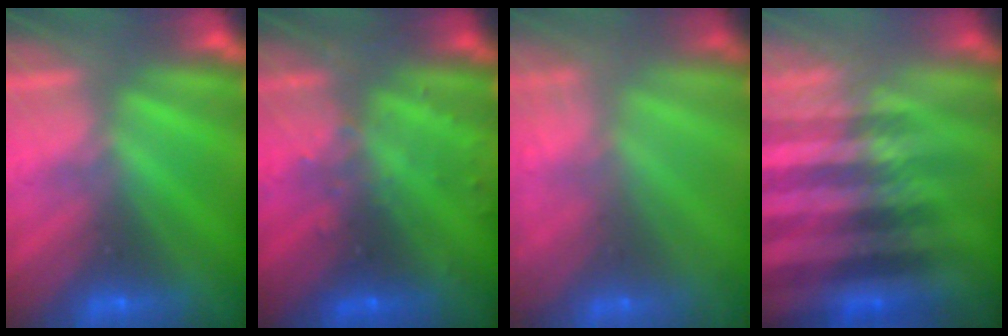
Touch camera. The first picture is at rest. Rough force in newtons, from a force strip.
{"total": 3.3}
{"total": 10.7}
{"total": 4.7}